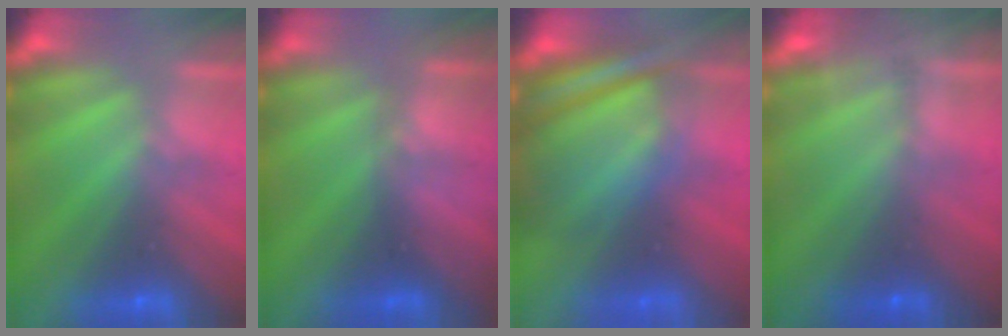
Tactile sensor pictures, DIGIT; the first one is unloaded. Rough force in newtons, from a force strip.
{"total": 2.8}
{"total": 7.0}
{"total": 9.2}